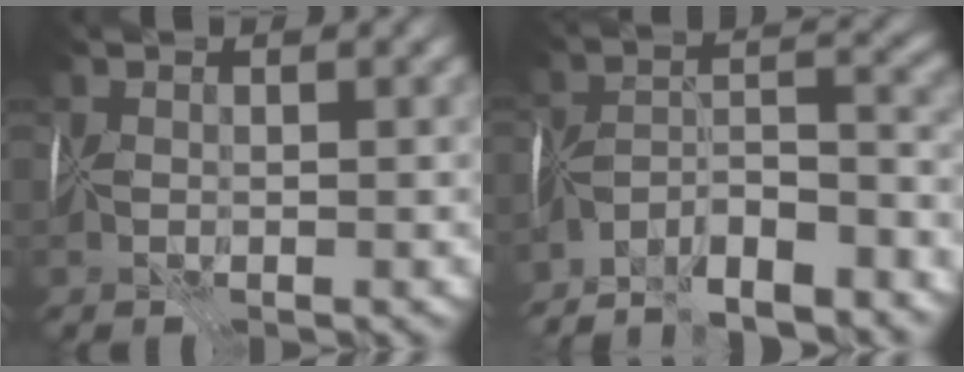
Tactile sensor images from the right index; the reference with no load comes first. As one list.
[{"total": 8.5, "force": [-7.3, 1.8, 4.0], "torque": [-0.053, 0.004, -0.132]}]